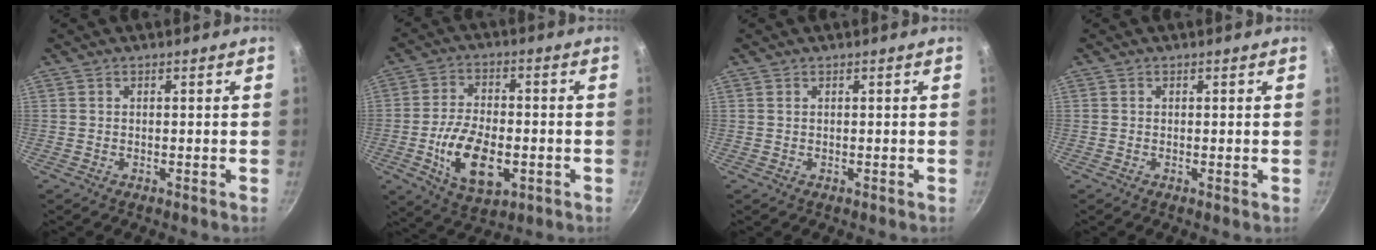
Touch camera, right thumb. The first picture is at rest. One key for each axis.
{"total": 13.5, "fx": -3.4, "fy": 7.4, "fz": 10.7, "tx": -0.182, "ty": 0.010, "tz": -0.054}
{"total": 0.0}
{"total": 0.0}